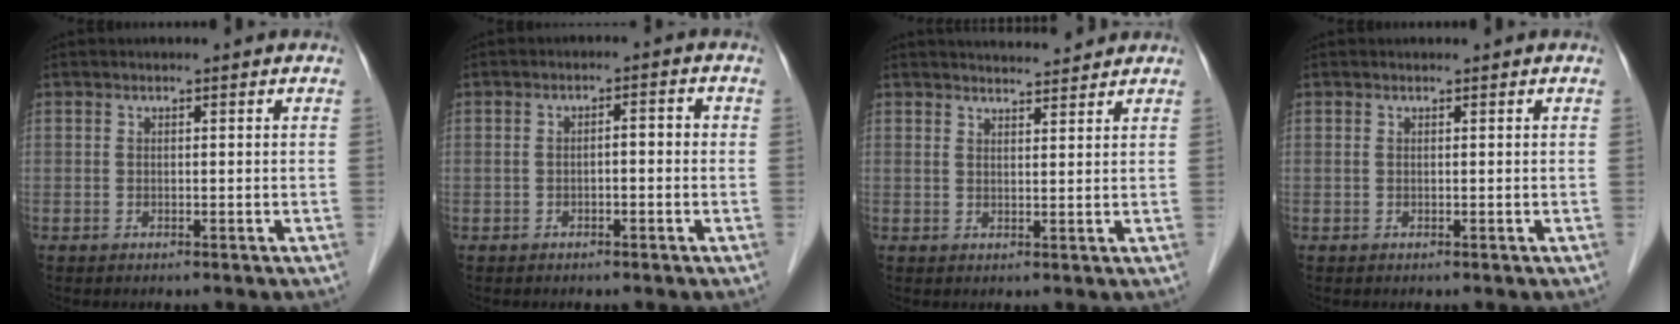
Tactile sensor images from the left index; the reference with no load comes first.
{"total": 2.5, "force": [-0.6, 0.8, 2.3], "torque": [-0.038, 0.018, -0.006]}
{"total": 5.3, "force": [5.2, 0.4, 0.9], "torque": [-0.017, 0.013, 0.070]}
{"total": 0.0}